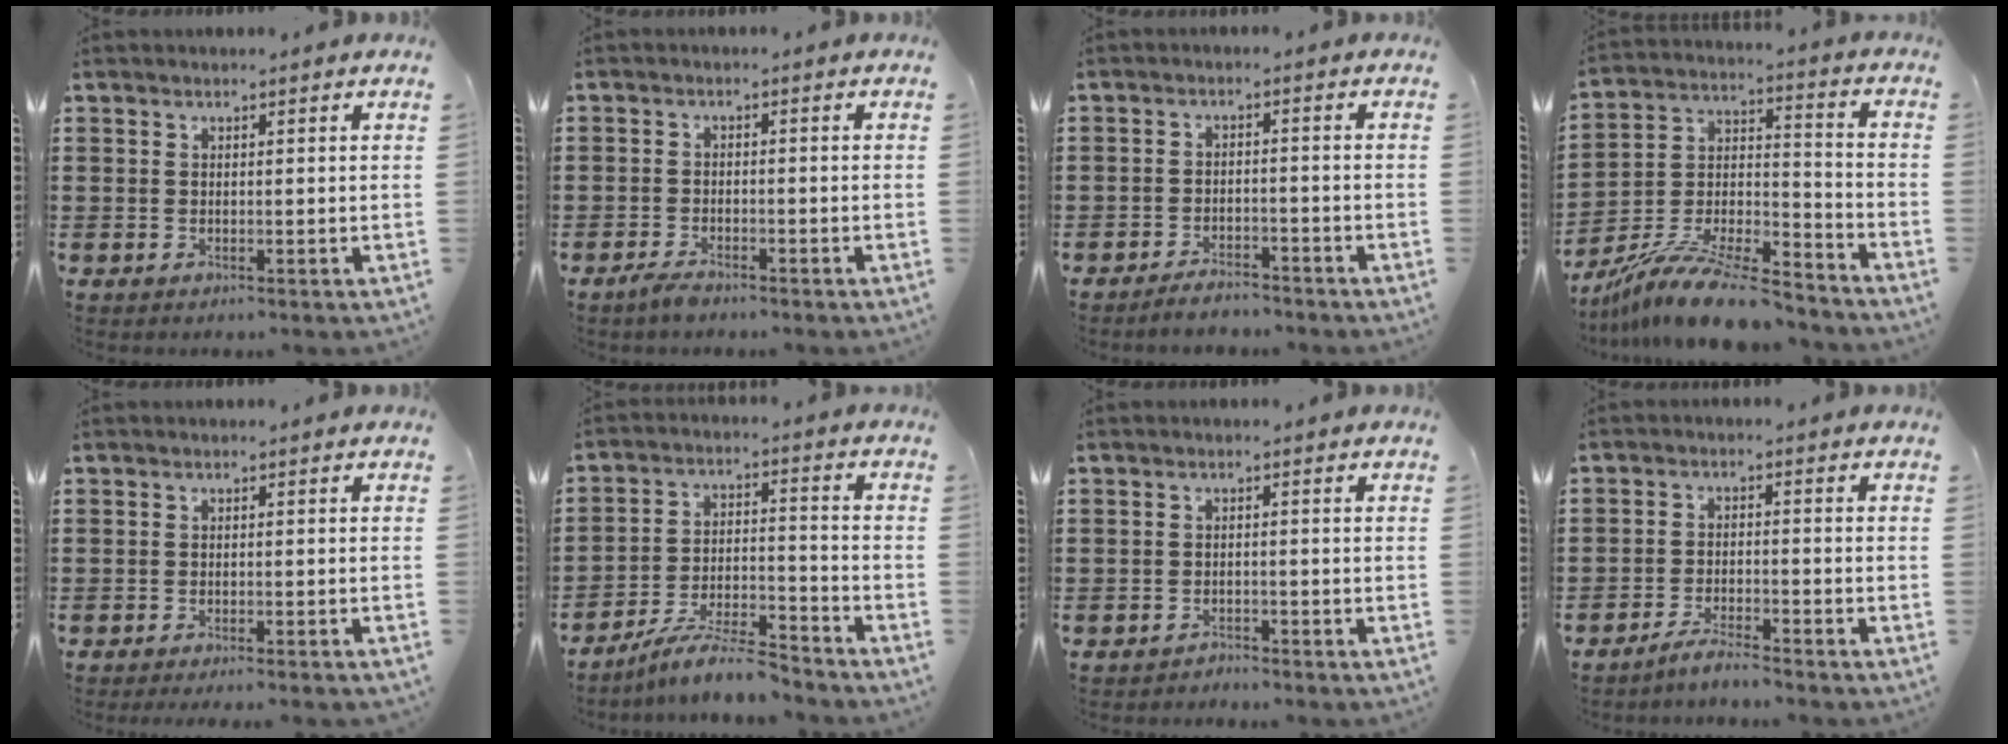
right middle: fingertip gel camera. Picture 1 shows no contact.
{"total": 1.9, "force": [-1.7, 0.6, 0.8], "torque": [-0.026, 0.000, -0.034]}
{"total": 2.9, "force": [-2.8, 0.4, 0.5], "torque": [-0.012, 0.001, -0.058]}
{"total": 13.3, "force": [-11.8, 1.4, 6.1], "torque": [-0.105, 0.032, -0.223]}
{"total": 1.0, "force": [-0.9, -0.3, 0.4], "torque": [-0.007, -0.002, -0.017]}
{"total": 8.2, "force": [-7.4, 0.8, 3.4], "torque": [-0.063, 0.011, -0.142]}
{"total": 1.3, "force": [-1.3, 0.1, 0.0], "torque": [-0.004, 0.001, -0.029]}
{"total": 3.1, "force": [-3.0, 0.1, 0.6], "torque": [-0.019, 0.000, -0.063]}